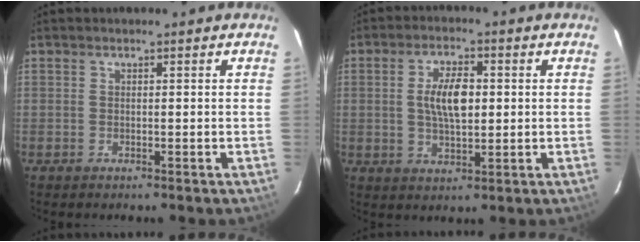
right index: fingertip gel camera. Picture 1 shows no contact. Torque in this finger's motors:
{"motor_torque": [0.21, 0.12, 0.42, 0.12]}